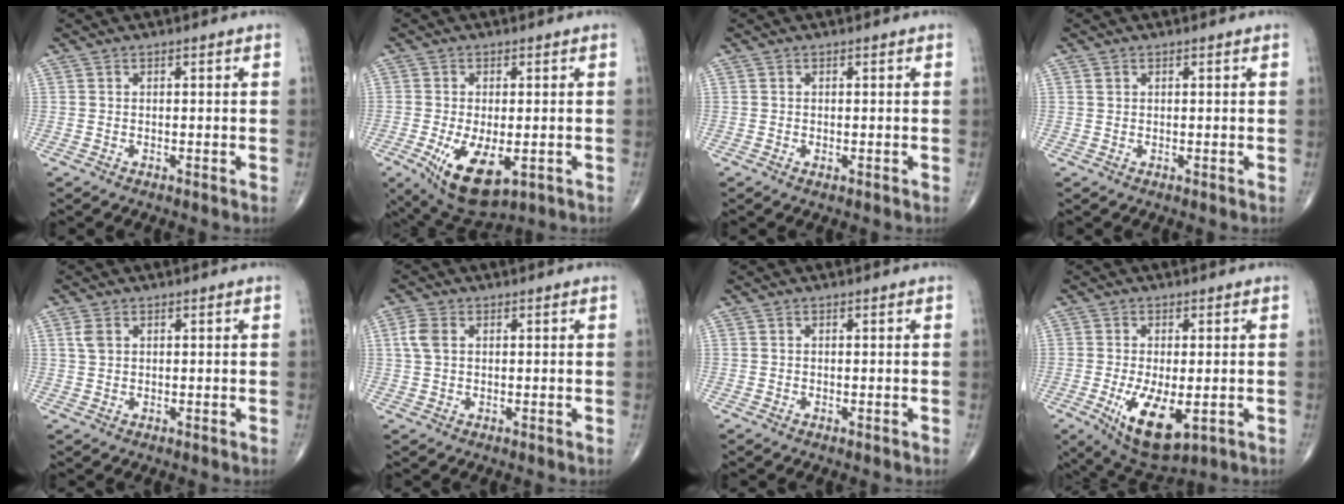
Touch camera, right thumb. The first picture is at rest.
{"total": 11.1, "force": [-3.7, 5.3, 9.0], "torque": [-0.152, -0.017, -0.045]}
{"total": 0.6, "force": [-0.3, 0.3, 0.5], "torque": [-0.007, -0.002, -0.003]}
{"total": 0.8, "force": [0.3, 0.6, 0.3], "torque": [-0.003, 0.001, 0.007]}
{"total": 2.3, "force": [0.9, 1.6, 1.5], "torque": [-0.031, 0.005, 0.021]}
{"total": 3.7, "force": [0.9, 2.4, 2.7], "torque": [-0.066, 0.008, 0.016]}
{"total": 0.0}
{"total": 10.6, "force": [-2.9, 4.5, 9.1], "torque": [-0.154, -0.022, -0.034]}